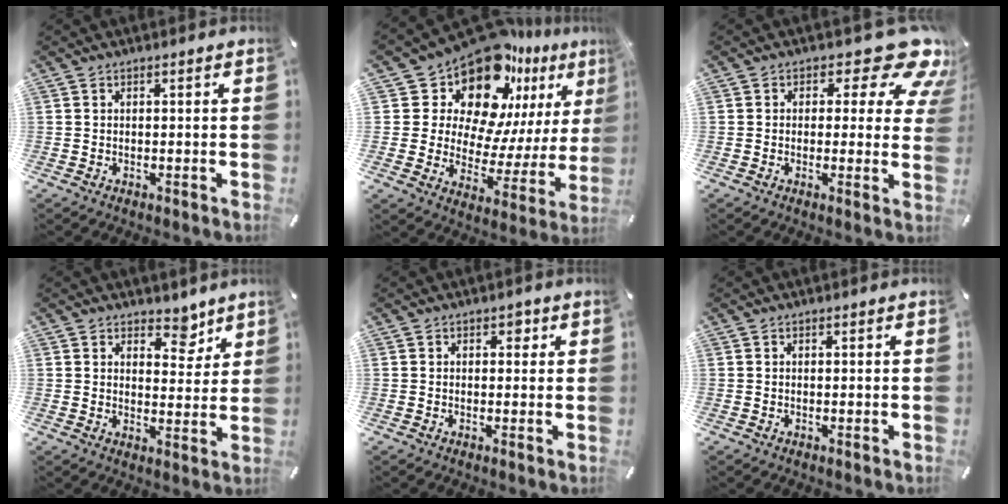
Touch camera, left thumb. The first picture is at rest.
{"total": 18.9, "force": [14.4, 9.7, 7.7], "torque": [-0.124, -0.137, 0.247]}
{"total": 11.7, "force": [5.9, 5.5, 8.5], "torque": [-0.099, -0.047, 0.097]}
{"total": 6.4, "force": [4.7, 3.8, 2.0], "torque": [-0.001, -0.033, 0.074]}
{"total": 1.9, "force": [0.5, 1.4, 1.1], "torque": [-0.008, 0.003, 0.002]}
{"total": 0.0}